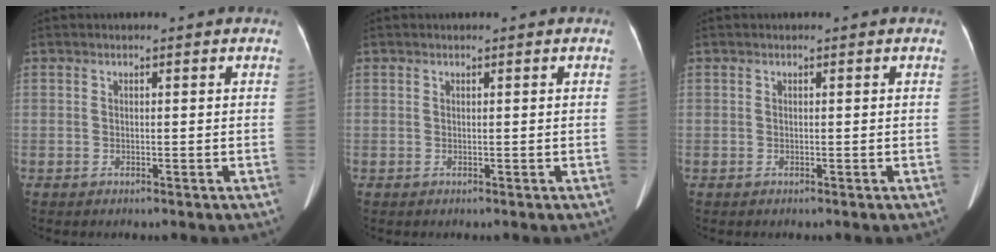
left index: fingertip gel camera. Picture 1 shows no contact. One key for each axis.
{"total": 0.0}
{"total": 0.0}